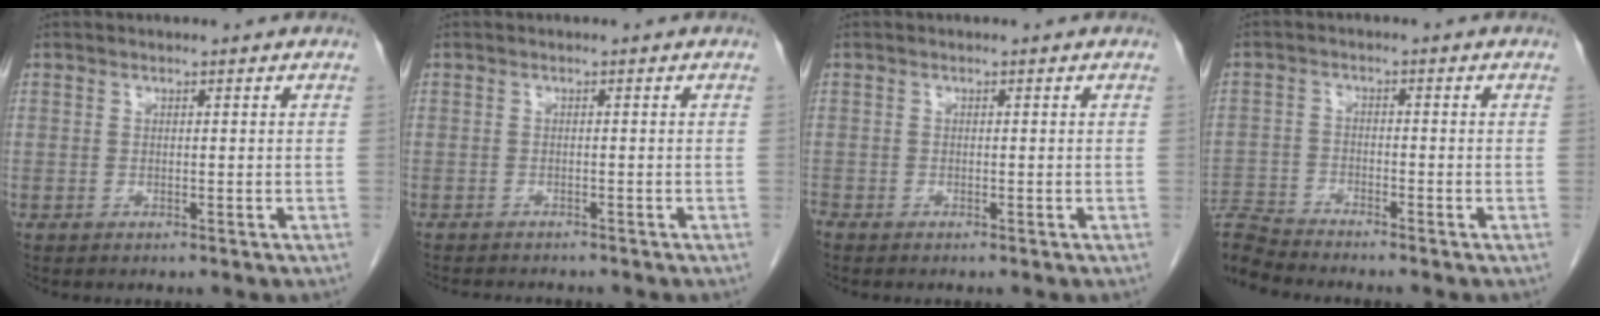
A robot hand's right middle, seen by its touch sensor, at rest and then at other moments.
{"total": 4.3, "force": [-3.9, 1.0, 1.4], "torque": [-0.018, -0.006, -0.055]}
{"total": 0.5, "force": [-0.5, 0.1, 0.1], "torque": [-0.009, -0.002, -0.013]}
{"total": 6.1, "force": [-6.1, -1.0, 0.1], "torque": [-0.007, -0.003, -0.117]}